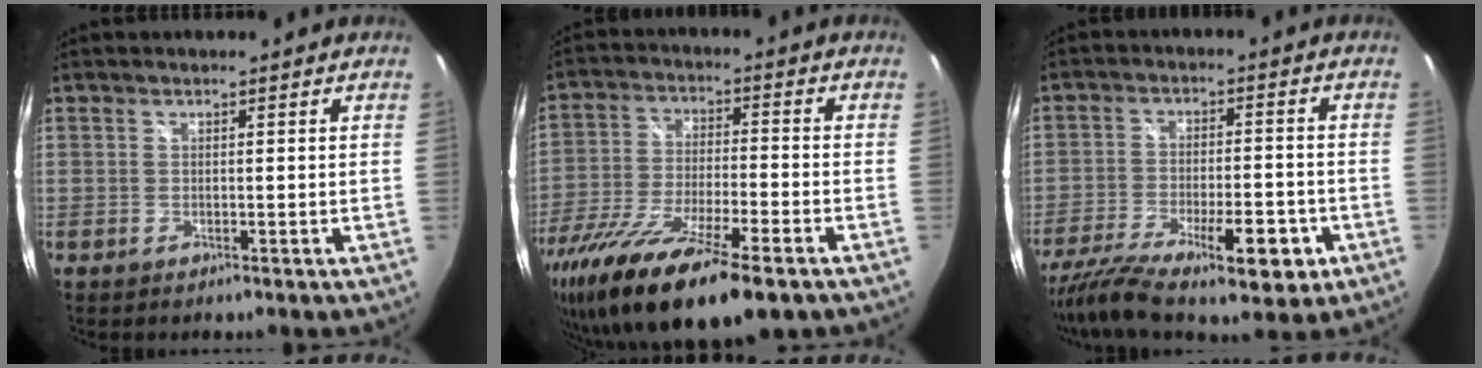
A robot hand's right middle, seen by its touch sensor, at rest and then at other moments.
{"total": 20.2, "force": [-14.0, 4.6, 13.8], "torque": [-0.271, -0.062, -0.245]}
{"total": 16.7, "force": [-10.5, 5.2, 11.8], "torque": [-0.224, -0.040, -0.169]}